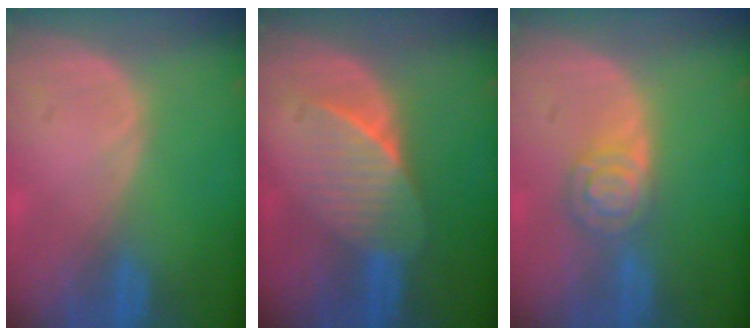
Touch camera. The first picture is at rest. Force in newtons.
{"total": 6.9, "press": 6.3, "slide": 2.9}
{"total": 5.3, "press": 4.6, "slide": 2.5}